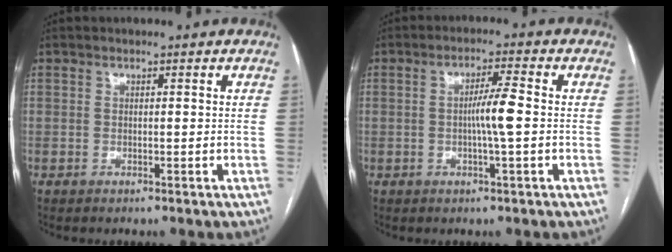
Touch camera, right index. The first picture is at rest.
{"total": 4.1, "force": [-0.6, -0.2, 4.0], "torque": [-0.070, 0.004, -0.010]}